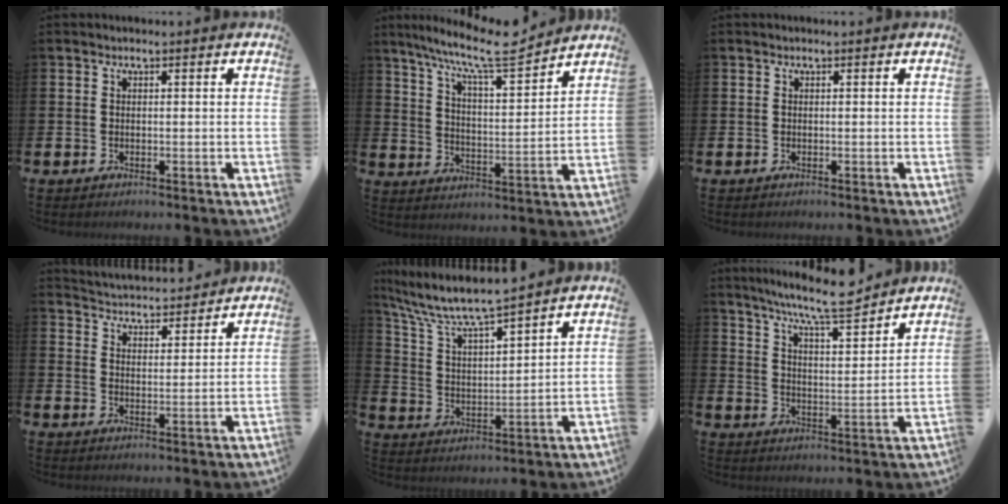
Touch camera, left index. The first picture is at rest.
{"total": 10.5, "force": [9.2, 1.3, 4.9], "torque": [-0.113, -0.056, 0.154]}
{"total": 0.0}
{"total": 4.7, "force": [4.6, 0.6, -0.3], "torque": [-0.007, -0.038, 0.079]}
{"total": 7.8, "force": [7.2, 0.8, 2.9], "torque": [-0.091, -0.046, 0.123]}
{"total": 9.2, "force": [8.5, 0.3, 3.6], "torque": [-0.083, -0.051, 0.148]}